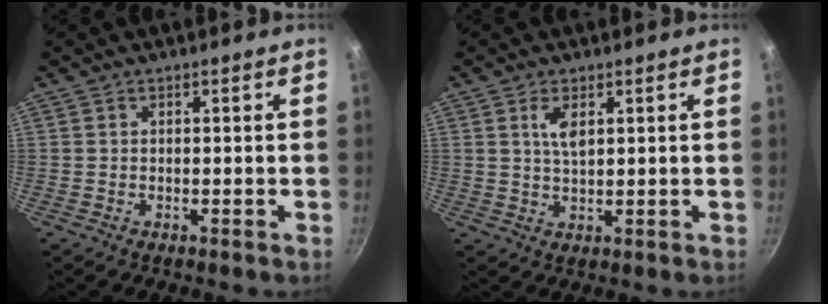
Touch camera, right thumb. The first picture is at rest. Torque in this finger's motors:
{"motor_torque": [0.69, 0.51, 0.71, 0.52, 0.18]}